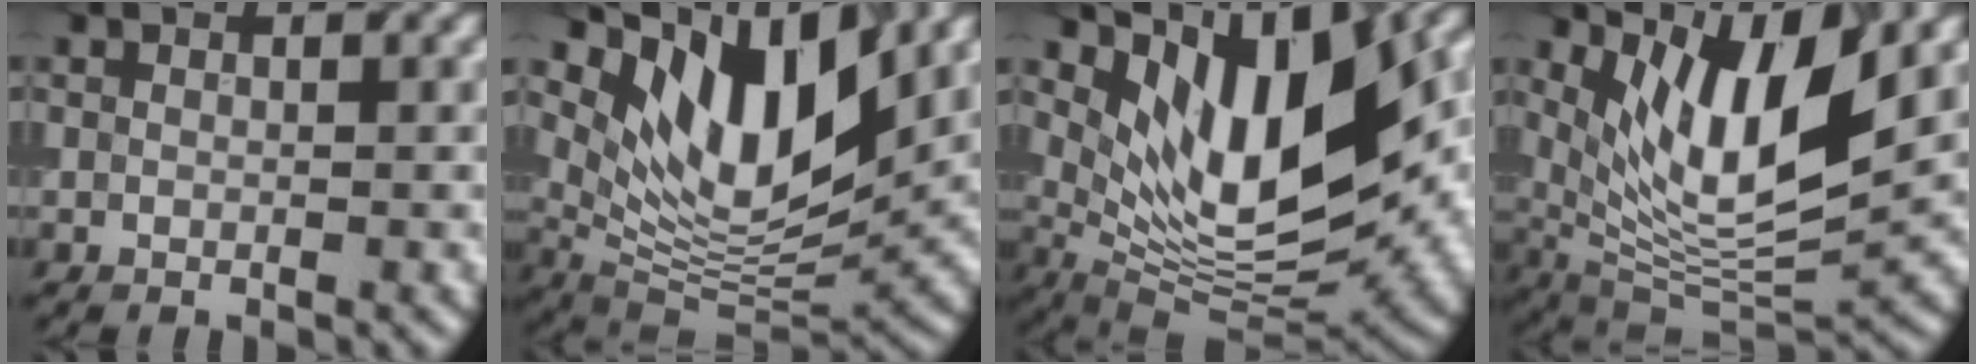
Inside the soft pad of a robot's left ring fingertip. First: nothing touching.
{"total": 10.9, "force": [5.8, 4.3, 8.1], "torque": [-0.129, -0.011, 0.111]}
{"total": 13.2, "force": [4.2, 5.4, 11.2], "torque": [-0.181, -0.012, 0.084]}
{"total": 10.1, "force": [3.9, 3.6, 8.6], "torque": [-0.150, -0.014, 0.076]}